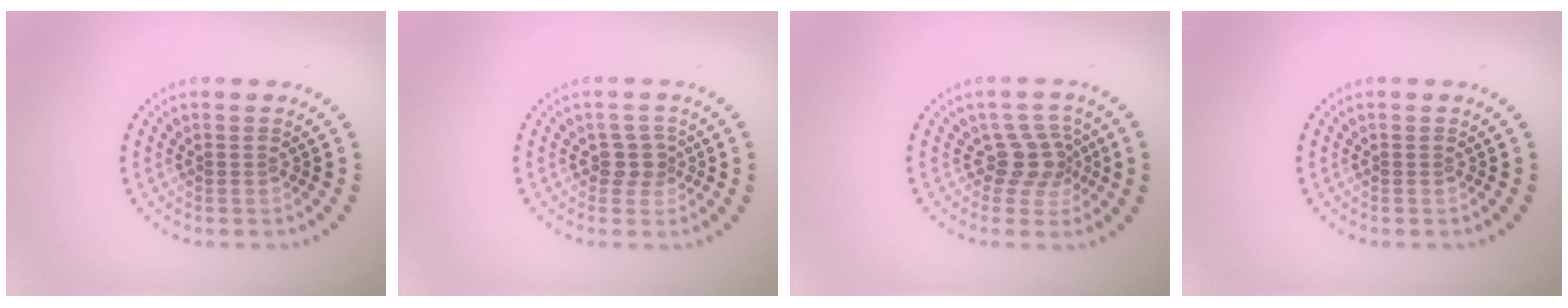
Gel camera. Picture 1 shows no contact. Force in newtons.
{"total": 1.8, "press": 1.5, "slide": 0.9}
{"total": 3.0, "press": 2.2, "slide": 1.9}
{"total": 0.0}